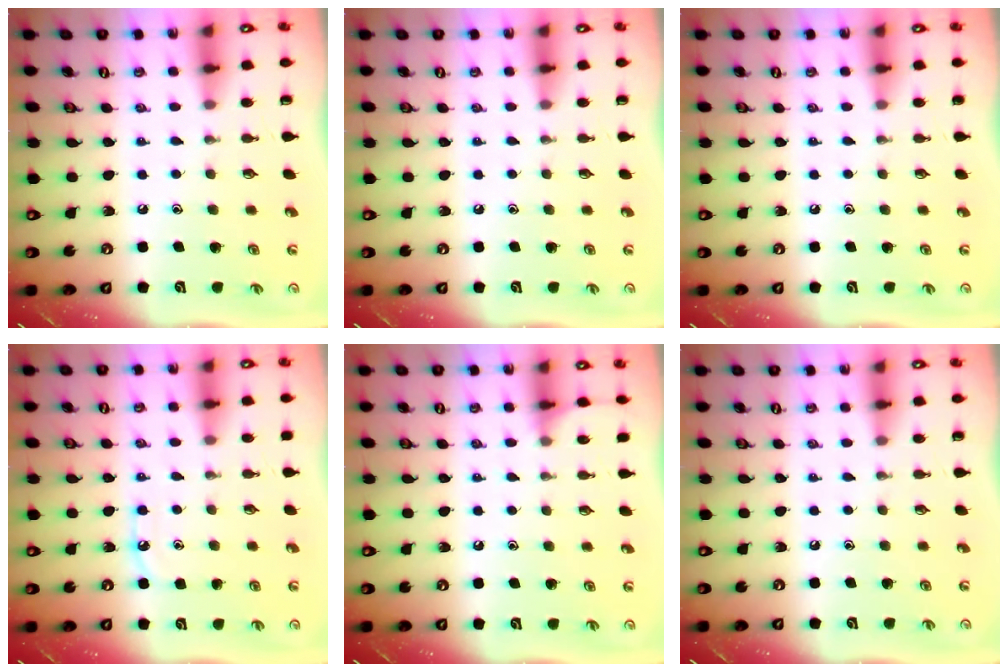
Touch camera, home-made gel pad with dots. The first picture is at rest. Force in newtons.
{"total": 0.0}
{"total": 0.0}
{"total": 5.5, "press": 5.4, "slide": 0.7}
{"total": 5.6, "press": 5.5, "slide": 0.7}
{"total": 0.0}